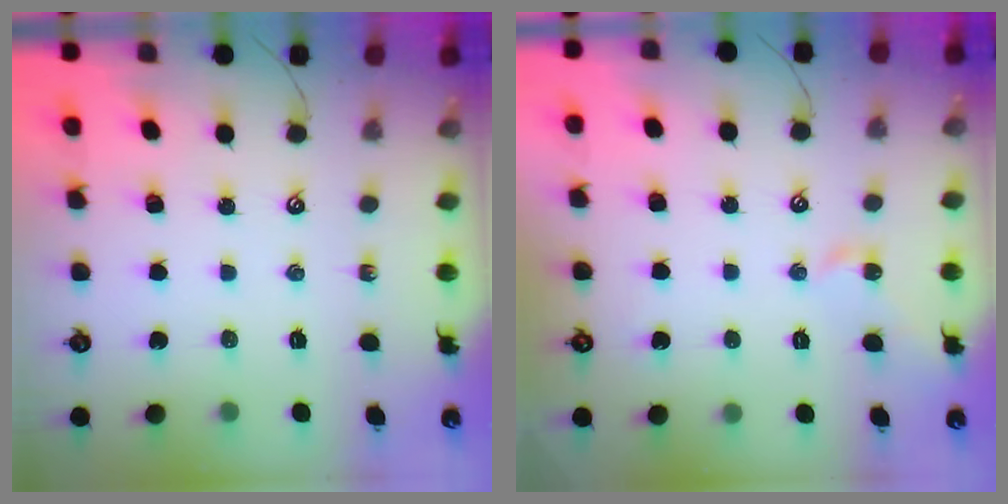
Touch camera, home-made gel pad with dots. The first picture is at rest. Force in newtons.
{"total": 1.6, "press": 1.5, "slide": 0.6}